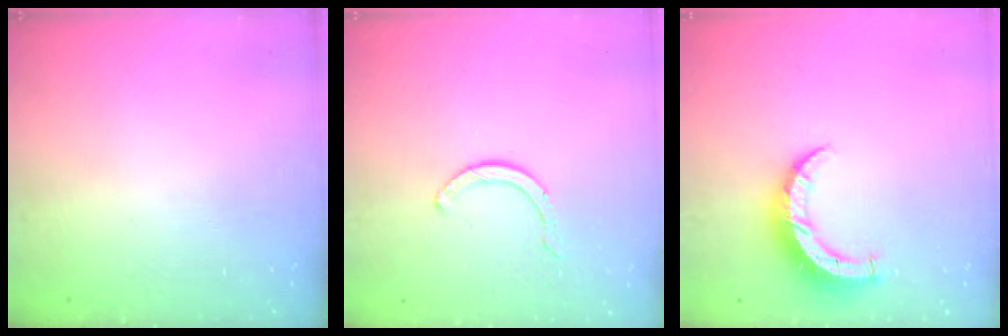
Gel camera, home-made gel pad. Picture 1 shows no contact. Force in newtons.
{"total": 2.9, "press": 2.9, "slide": 0.4}
{"total": 8.7, "press": 8.6, "slide": 0.9}